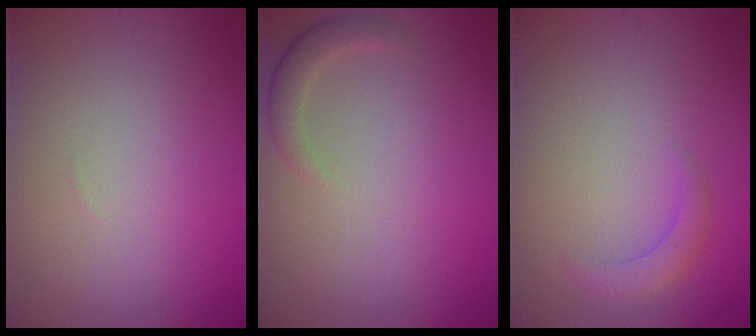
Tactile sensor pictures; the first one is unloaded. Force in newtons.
{"total": 1.9, "press": 1.9, "slide": 0.3}
{"total": 1.7, "press": 1.7, "slide": 0.2}